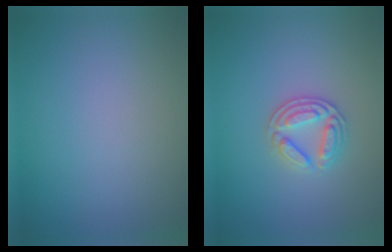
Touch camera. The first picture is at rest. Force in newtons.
{"total": 2.9, "press": 2.7, "slide": 0.9}